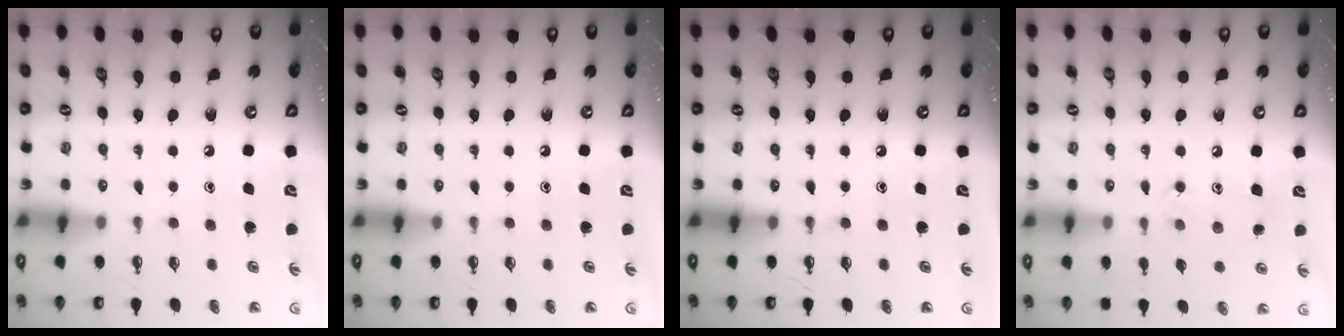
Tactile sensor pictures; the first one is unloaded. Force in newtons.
{"total": 0.0}
{"total": 0.0}
{"total": 9.9, "press": 9.9, "slide": 0.7}